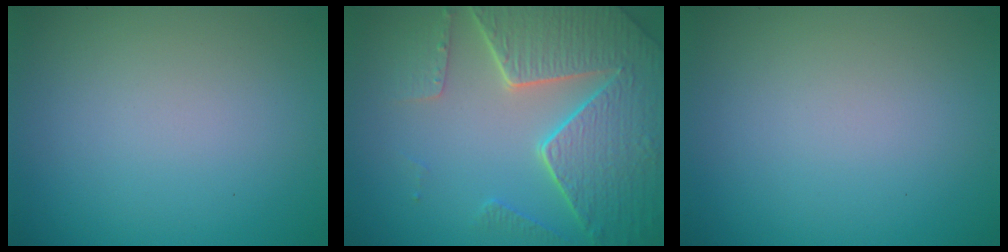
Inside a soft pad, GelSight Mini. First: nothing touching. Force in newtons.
{"total": 8.3, "press": 6.1, "slide": 5.6}
{"total": 0.0}